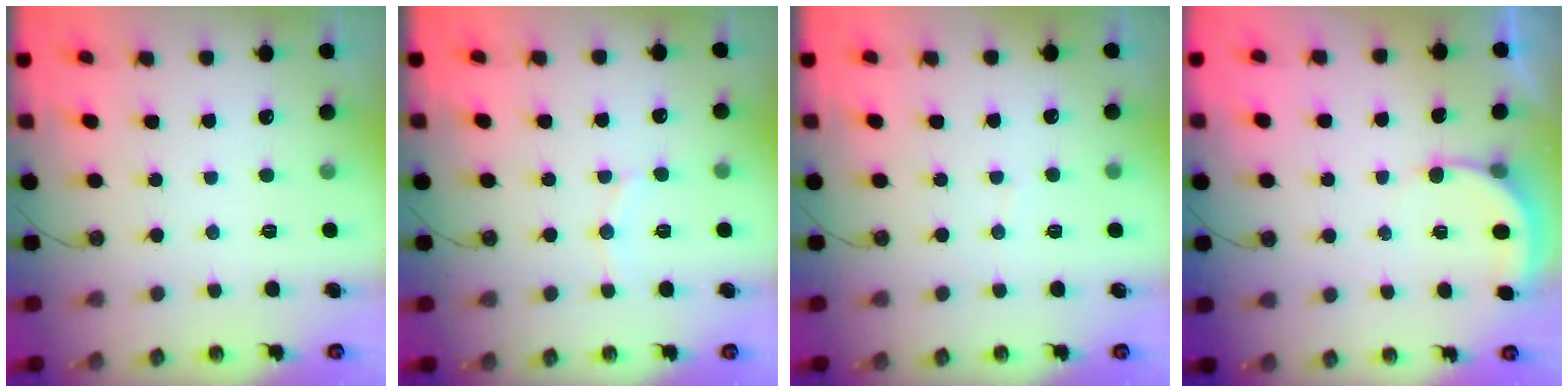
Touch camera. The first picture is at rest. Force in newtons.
{"total": 6.0, "press": 6.0, "slide": 0.5}
{"total": 2.6, "press": 2.6, "slide": 0.3}
{"total": 2.4, "press": 2.4, "slide": 0.5}